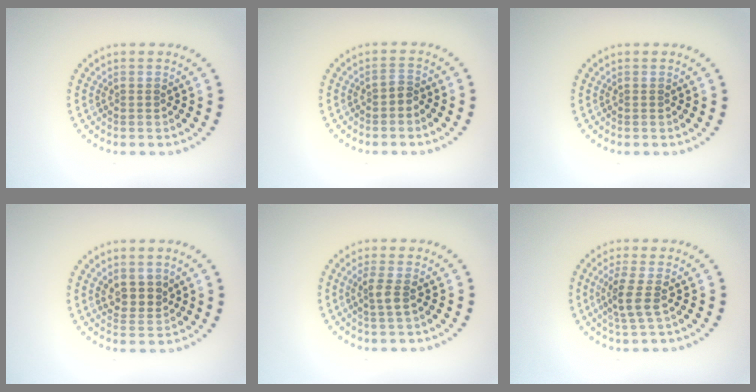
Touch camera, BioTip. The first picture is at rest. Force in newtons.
{"total": 1.0, "press": 0.8, "slide": 0.6}
{"total": 0.0}
{"total": 2.2, "press": 2.0, "slide": 0.9}
{"total": 1.6, "press": 1.5, "slide": 0.7}
{"total": 2.5, "press": 2.0, "slide": 1.5}